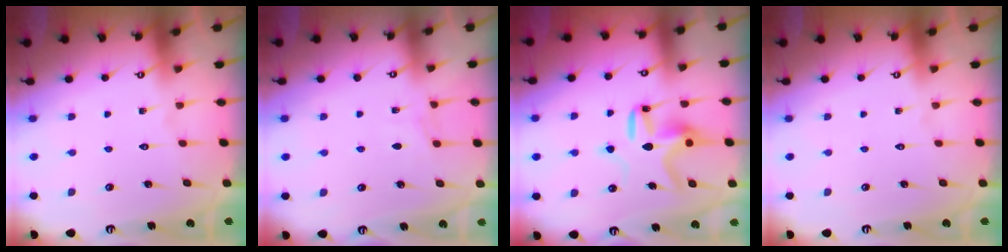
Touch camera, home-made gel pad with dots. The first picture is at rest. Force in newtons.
{"total": 3.0, "press": 2.9, "slide": 0.5}
{"total": 10.0, "press": 10.0, "slide": 0.4}
{"total": 0.0}